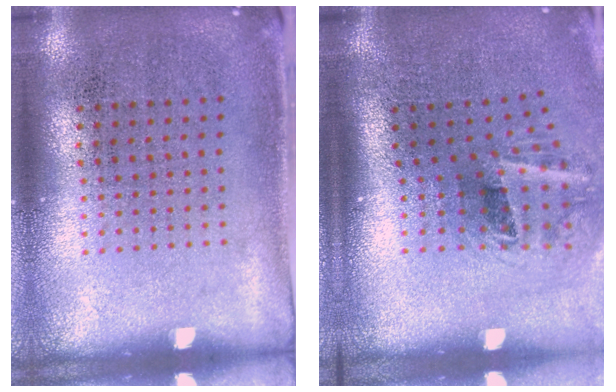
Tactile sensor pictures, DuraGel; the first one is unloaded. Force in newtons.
{"total": 2.2, "press": 1.3, "slide": 1.8}